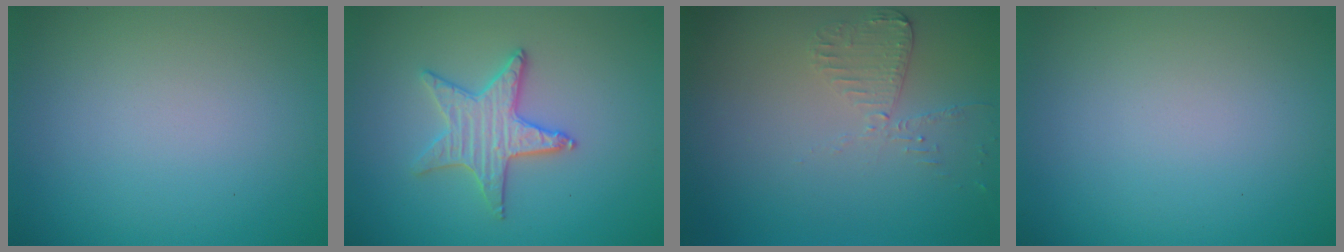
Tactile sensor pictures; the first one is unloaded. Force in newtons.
{"total": 3.2, "press": 3.2, "slide": 0.2}
{"total": 2.0, "press": 2.0, "slide": 0.3}
{"total": 0.0}